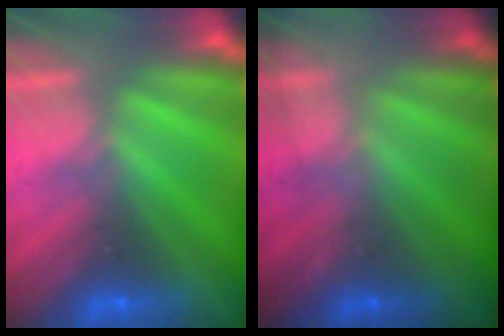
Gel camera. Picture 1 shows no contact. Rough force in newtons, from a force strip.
{"total": 1.6}